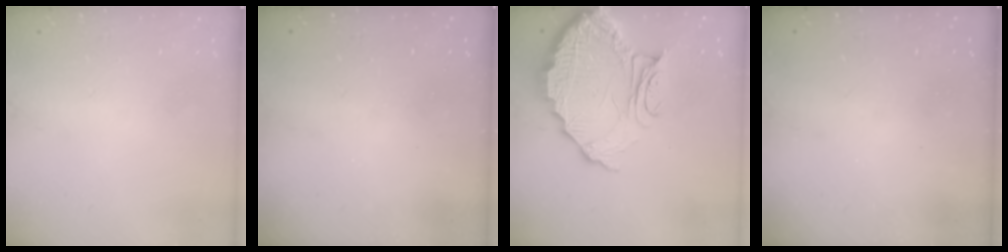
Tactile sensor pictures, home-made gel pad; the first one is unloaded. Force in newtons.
{"total": 3.2, "press": 3.2, "slide": 0.1}
{"total": 15.3, "press": 15.2, "slide": 1.5}
{"total": 3.1, "press": 3.1, "slide": 0.1}